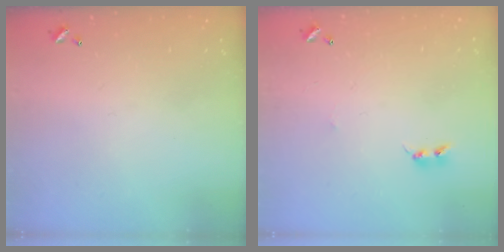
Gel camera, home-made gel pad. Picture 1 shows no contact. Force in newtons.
{"total": 2.5, "press": 2.5, "slide": 0.4}